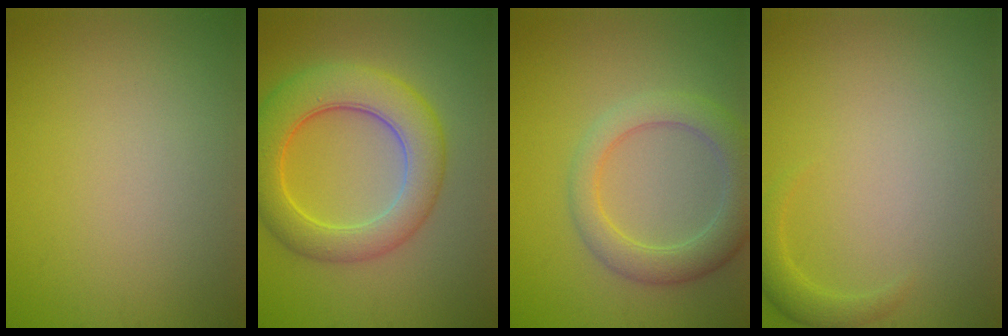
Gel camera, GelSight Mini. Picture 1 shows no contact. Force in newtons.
{"total": 7.5, "press": 7.5, "slide": 0.1}
{"total": 4.6, "press": 4.6, "slide": 0.2}
{"total": 1.5, "press": 1.5, "slide": 0.0}